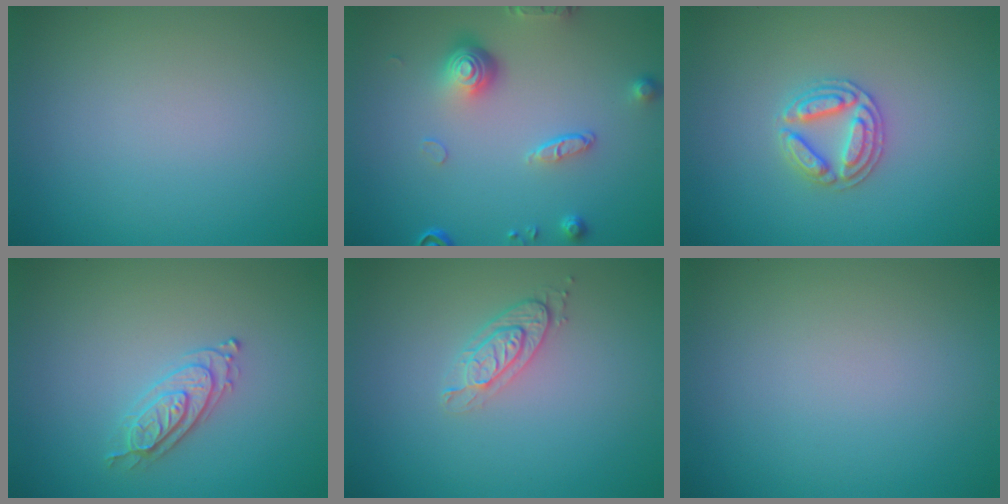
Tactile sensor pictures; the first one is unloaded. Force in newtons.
{"total": 4.6, "press": 3.2, "slide": 3.3}
{"total": 2.8, "press": 2.7, "slide": 0.5}
{"total": 2.2, "press": 2.2, "slide": 0.3}
{"total": 2.1, "press": 1.9, "slide": 0.9}
{"total": 0.0}